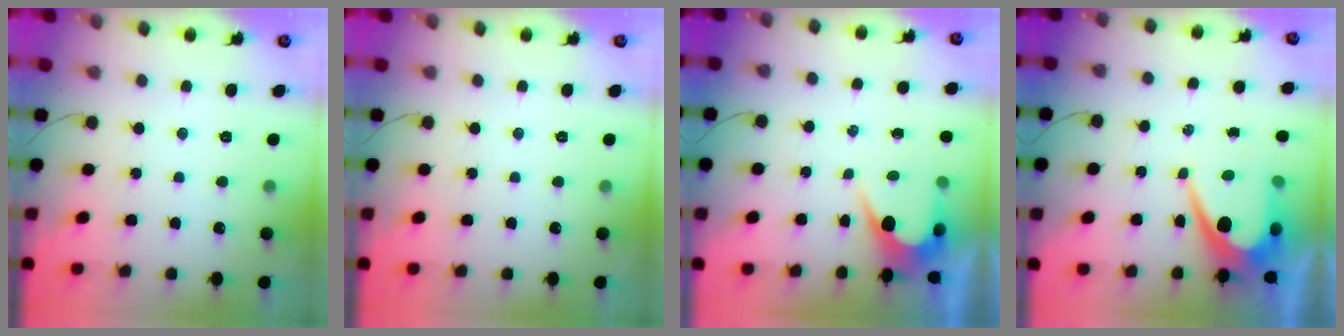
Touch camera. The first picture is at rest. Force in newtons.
{"total": 0.0}
{"total": 4.3, "press": 4.3, "slide": 0.3}
{"total": 8.1, "press": 8.1, "slide": 0.6}